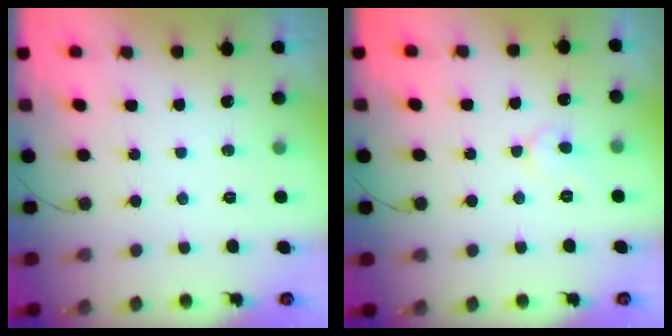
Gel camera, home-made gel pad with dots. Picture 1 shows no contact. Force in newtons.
{"total": 4.6, "press": 4.6, "slide": 0.4}